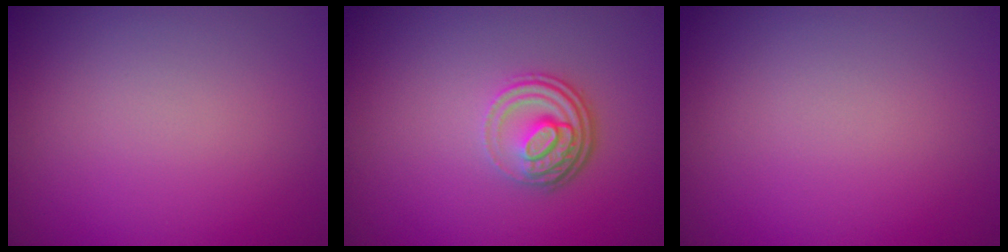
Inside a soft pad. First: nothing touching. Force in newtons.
{"total": 3.7, "press": 2.6, "slide": 2.6}
{"total": 0.0}